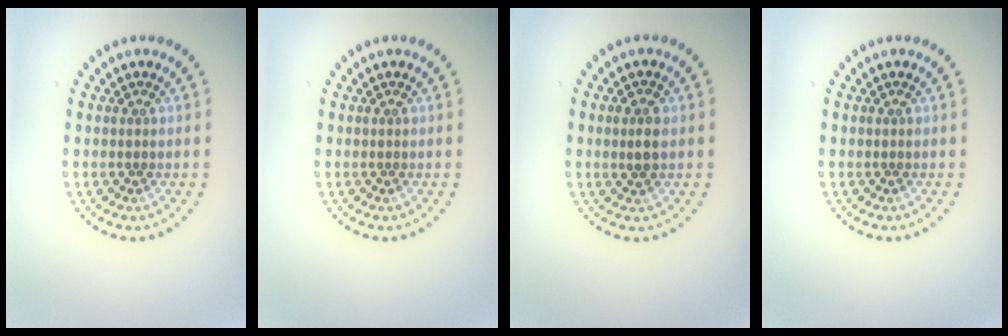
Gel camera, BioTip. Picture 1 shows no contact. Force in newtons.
{"total": 0.0}
{"total": 1.8, "press": 1.8, "slide": 0.2}
{"total": 0.0}